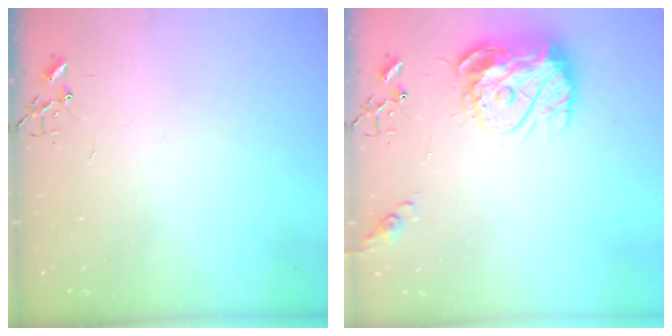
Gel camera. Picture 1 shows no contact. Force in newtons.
{"total": 14.4, "press": 14.4, "slide": 1.3}